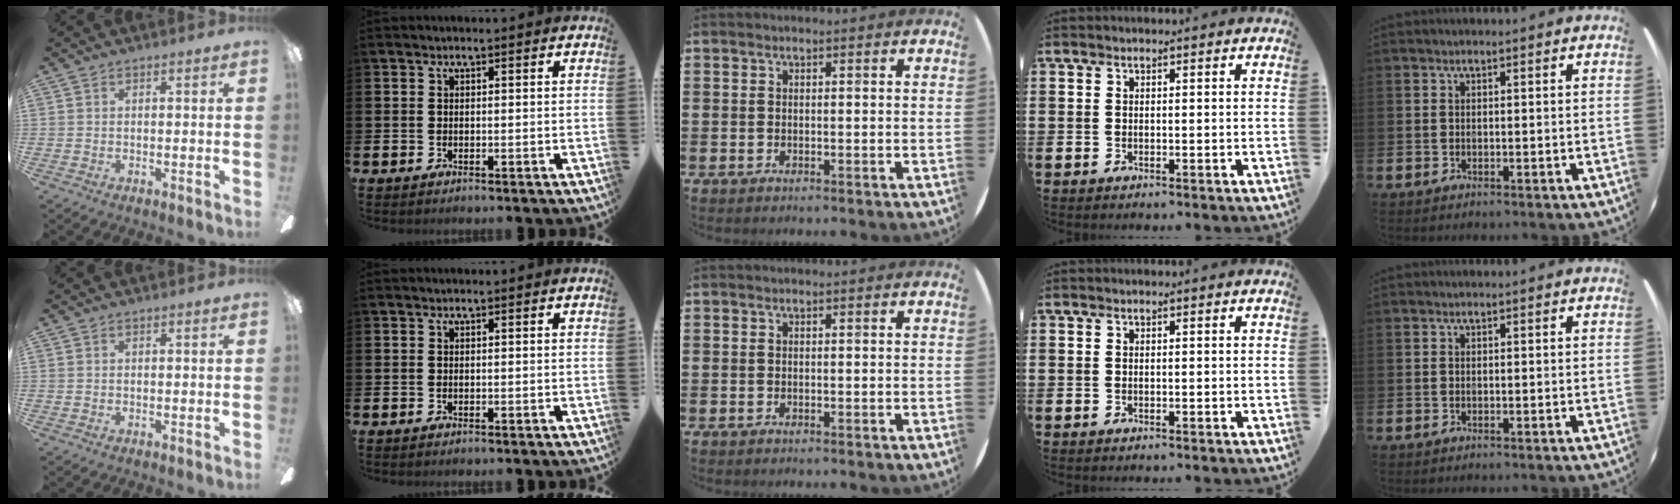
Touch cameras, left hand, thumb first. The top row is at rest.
{}